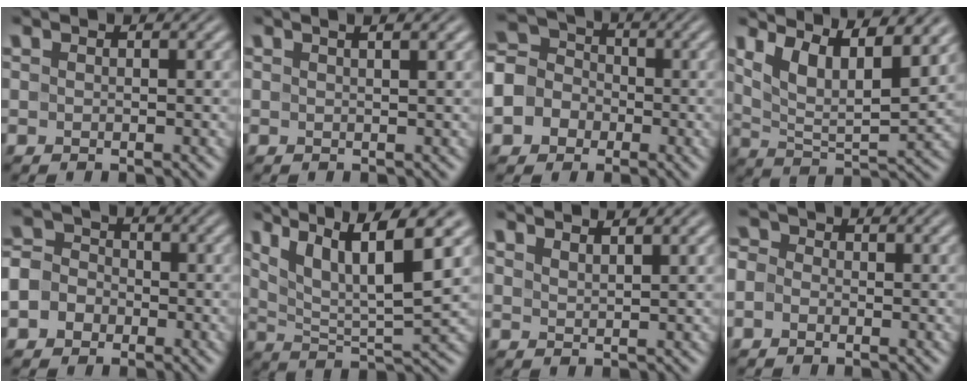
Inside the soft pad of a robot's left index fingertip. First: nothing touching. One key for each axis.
{"total": 3.2, "fx": 1.7, "fy": 1.3, "fz": 2.3, "tx": -0.009, "ty": 0.007, "tz": -0.008}
{"total": 6.2, "fx": -1.7, "fy": 5.5, "fz": 2.4, "tx": -0.051, "ty": 0.010, "tz": -0.055}
{"total": 11.4, "fx": 6.9, "fy": 4.2, "fz": 8.1, "tx": -0.152, "ty": 0.018, "tz": 0.098}
{"total": 5.6, "fx": -1.8, "fy": 4.9, "fz": 2.2, "tx": -0.033, "ty": 0.008, "tz": -0.059}
{"total": 10.9, "fx": 5.8, "fy": 2.8, "fz": 8.8, "tx": -0.155, "ty": 0.011, "tz": 0.098}
{"total": 2.2, "fx": 1.9, "fy": 0.5, "fz": 0.9, "tx": 0.001, "ty": 0.007, "tz": 0.022}
{"total": 1.8, "fx": -0.4, "fy": 1.5, "fz": 0.9, "tx": -0.011, "ty": 0.007, "tz": -0.026}